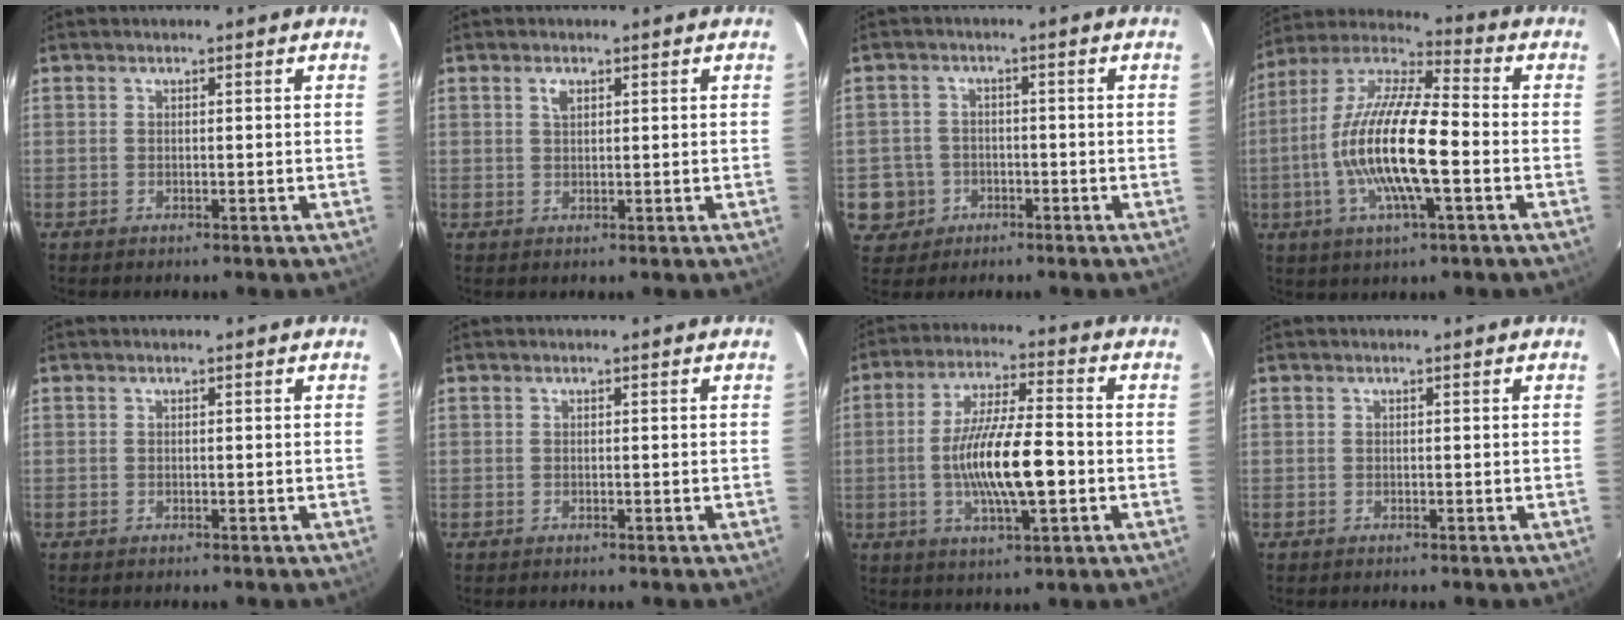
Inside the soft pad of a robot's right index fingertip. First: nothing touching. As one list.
[{"total": 1.6, "force": [0.8, 0.9, 1.1], "torque": [-0.020, 0.004, 0.014]}, {"total": 6.3, "force": [-2.0, 6.0, 0.5], "torque": [-0.025, 0.025, -0.026]}, {"total": 17.6, "force": [-3.3, 4.0, 16.8], "torque": [-0.325, -0.005, -0.070]}, {"total": 0.0}, {"total": 0.0}, {"total": 13.7, "force": [-2.5, 3.0, 13.1], "torque": [-0.244, -0.005, -0.043]}, {"total": 0.0}]